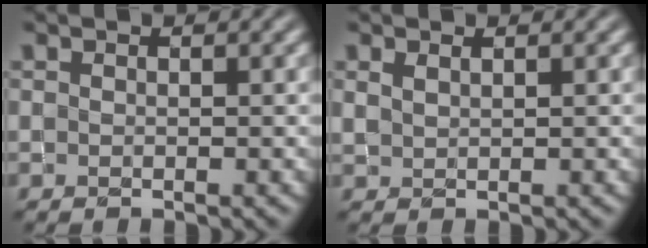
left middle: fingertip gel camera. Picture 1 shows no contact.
{"total": 0.8, "force": [0.8, 0.2, 0.0], "torque": [-0.005, 0.003, 0.018]}